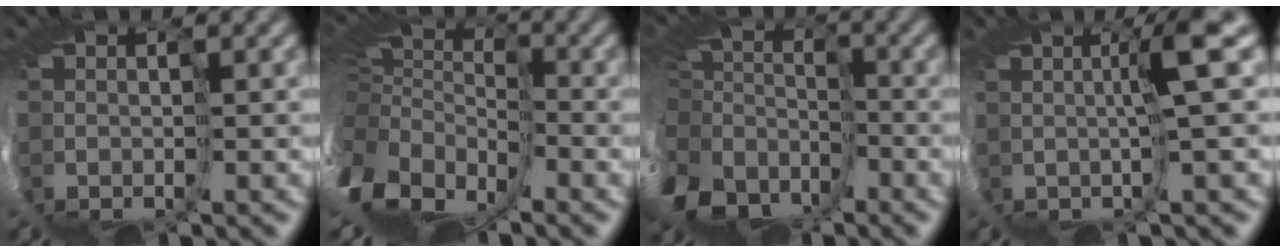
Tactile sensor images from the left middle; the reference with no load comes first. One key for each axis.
{"total": 12.6, "fx": -3.3, "fy": 8.7, "fz": 8.5, "tx": -0.233, "ty": -0.033, "tz": -0.033}
{"total": 13.4, "fx": -4.9, "fy": 9.8, "fz": 7.7, "tx": -0.215, "ty": -0.043, "tz": -0.048}
{"total": 3.9, "fx": 1.7, "fy": -0.6, "fz": 3.4, "tx": -0.053, "ty": 0.010, "tz": 0.014}